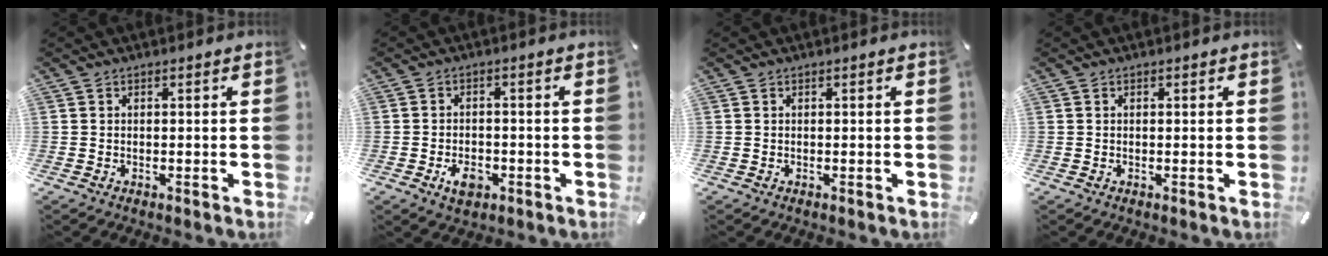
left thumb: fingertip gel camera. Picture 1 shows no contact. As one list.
[{"total": 4.9, "force": [-2.1, 3.2, 3.0], "torque": [-0.054, 0.004, -0.040]}, {"total": 0.0}, {"total": 0.0}]